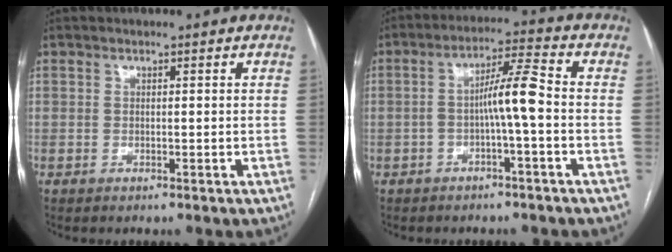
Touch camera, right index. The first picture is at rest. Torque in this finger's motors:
{"motor_torque": [0.33, -0.08, 0.19, 0.06]}